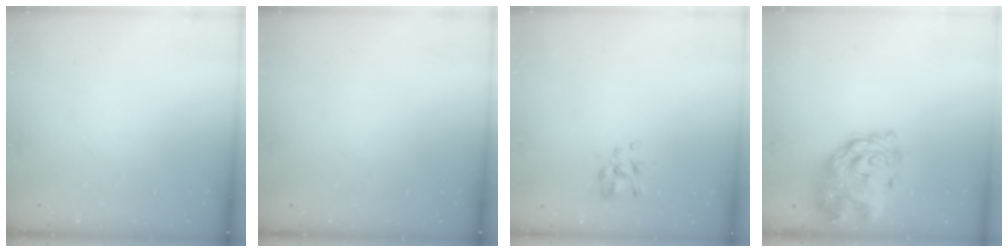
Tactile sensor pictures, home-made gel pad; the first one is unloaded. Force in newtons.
{"total": 0.0}
{"total": 1.9, "press": 1.7, "slide": 0.7}
{"total": 5.2, "press": 4.8, "slide": 1.9}